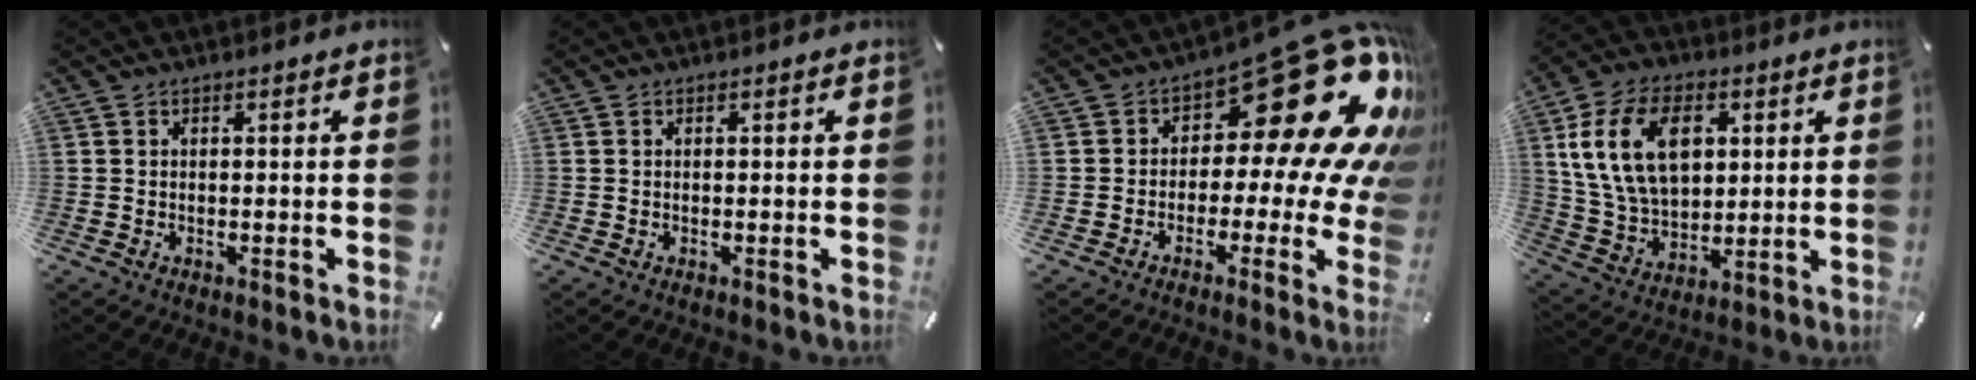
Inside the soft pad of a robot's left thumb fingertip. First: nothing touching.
{"total": 0.0}
{"total": 25.2, "force": [10.1, 11.2, 20.2], "torque": [-0.266, -0.084, 0.172]}
{"total": 16.6, "force": [4.8, 11.6, 11.0], "torque": [-0.222, 0.004, 0.085]}